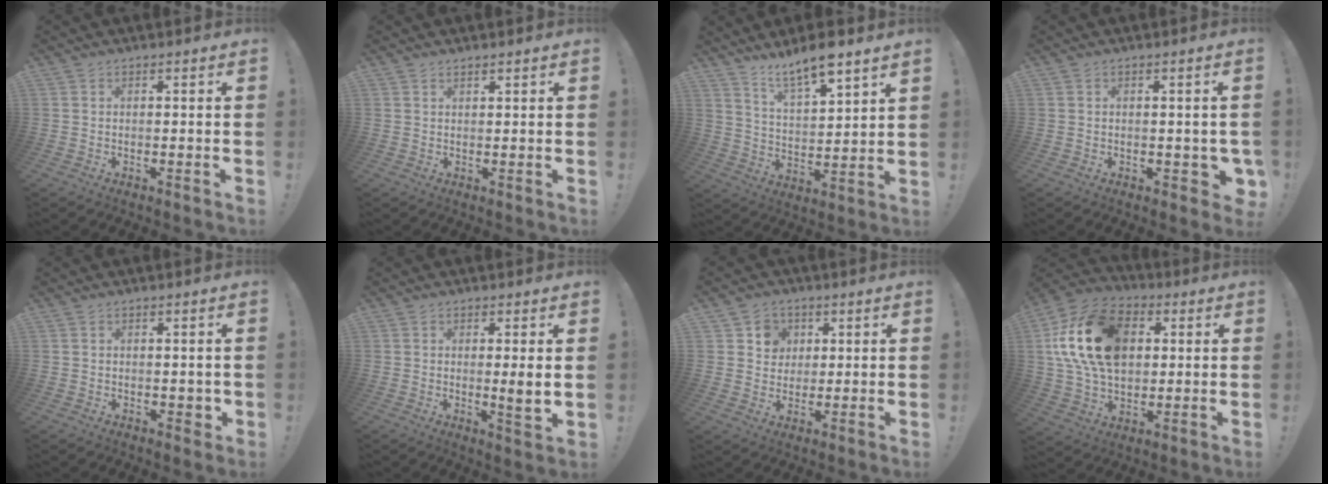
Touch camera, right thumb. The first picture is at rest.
{"total": 0.9, "force": [0.9, 0.0, 0.4], "torque": [-0.001, -0.003, 0.015]}
{"total": 10.3, "force": [8.6, 1.3, 5.5], "torque": [-0.100, -0.060, 0.149]}
{"total": 3.3, "force": [-0.5, 2.2, 2.4], "torque": [-0.018, 0.004, -0.006]}
{"total": 1.9, "force": [0.2, 1.5, 1.1], "torque": [-0.002, -0.002, 0.002]}
{"total": 4.4, "force": [0.8, -0.3, 4.3], "torque": [-0.062, -0.013, 0.010]}
{"total": 6.7, "force": [2.5, 6.1, 1.3], "torque": [-0.009, -0.017, 0.047]}
{"total": 22.7, "force": [5.2, 15.6, 15.7], "torque": [-0.272, -0.006, 0.098]}